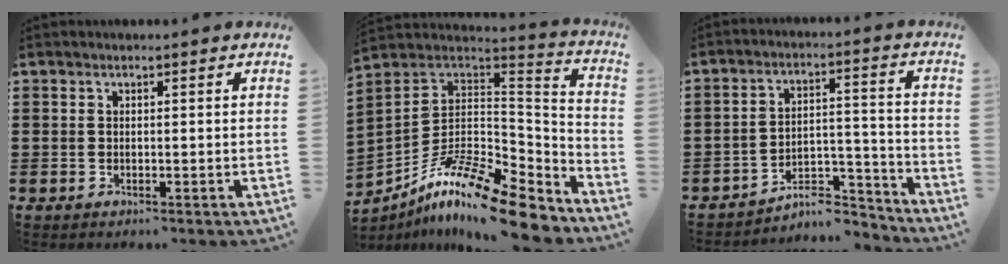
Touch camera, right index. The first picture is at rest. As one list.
[{"total": 14.8, "force": [-10.7, 3.6, 9.7], "torque": [-0.182, 0.024, -0.198]}, {"total": 6.6, "force": [-5.9, 2.1, 2.1], "torque": [-0.029, 0.016, -0.114]}]